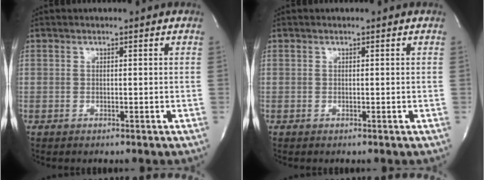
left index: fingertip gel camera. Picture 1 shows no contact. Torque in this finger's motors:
{"motor_torque": [0.03, 0.03, 0.00, 0.00]}